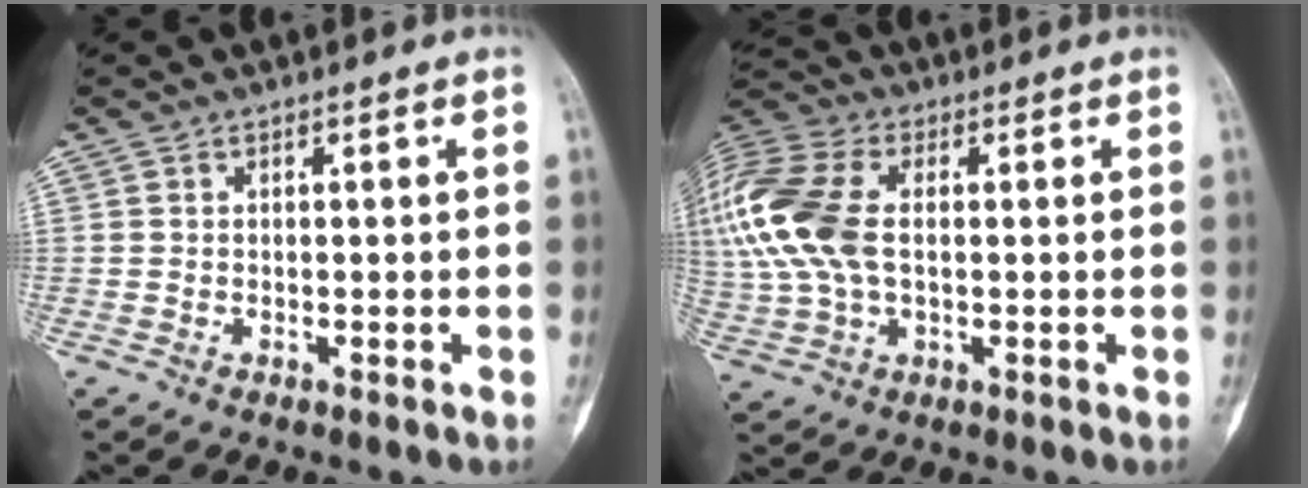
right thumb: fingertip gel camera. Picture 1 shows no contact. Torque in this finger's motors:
{"motor_torque": [0.29, 0.44, 1.58, 0.72, 0.40]}